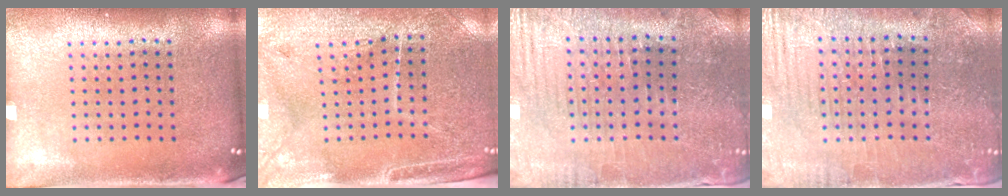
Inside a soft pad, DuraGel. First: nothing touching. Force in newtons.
{"total": 3.3, "press": 3.1, "slide": 1.0}
{"total": 1.6, "press": 1.6, "slide": 0.4}
{"total": 1.6, "press": 1.6, "slide": 0.4}